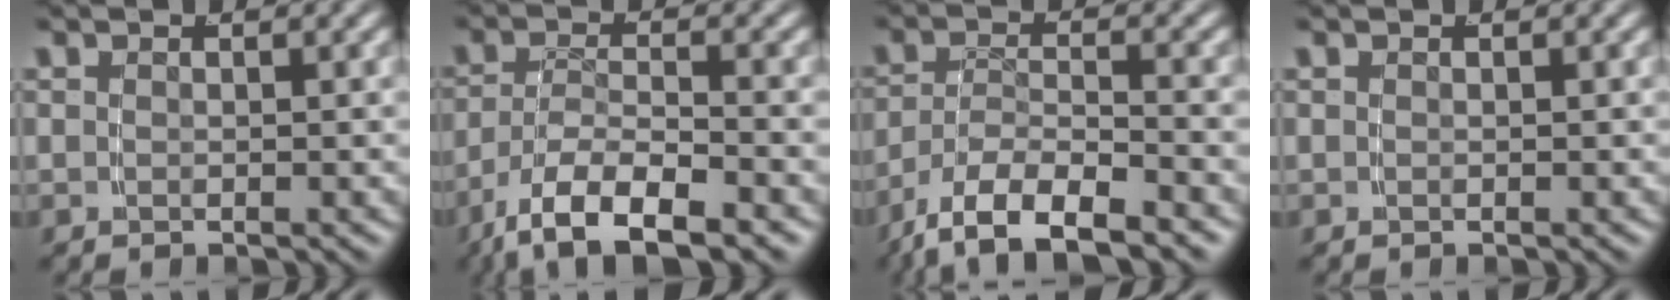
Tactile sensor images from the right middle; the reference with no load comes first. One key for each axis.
{"total": 7.8, "fx": -4.9, "fy": 3.2, "fz": 5.1, "tx": -0.097, "ty": -0.031, "tz": -0.061}
{"total": 8.1, "fx": -5.3, "fy": 3.8, "fz": 4.7, "tx": -0.092, "ty": -0.026, "tz": -0.073}
{"total": 0.0}